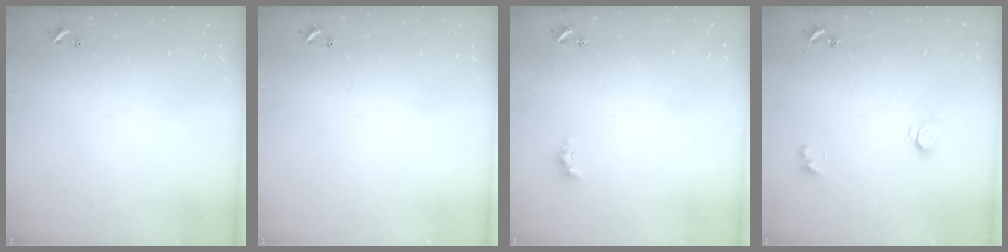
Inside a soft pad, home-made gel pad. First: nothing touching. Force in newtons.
{"total": 0.0}
{"total": 1.1, "press": 1.1, "slide": 0.4}
{"total": 2.6, "press": 2.6, "slide": 0.2}